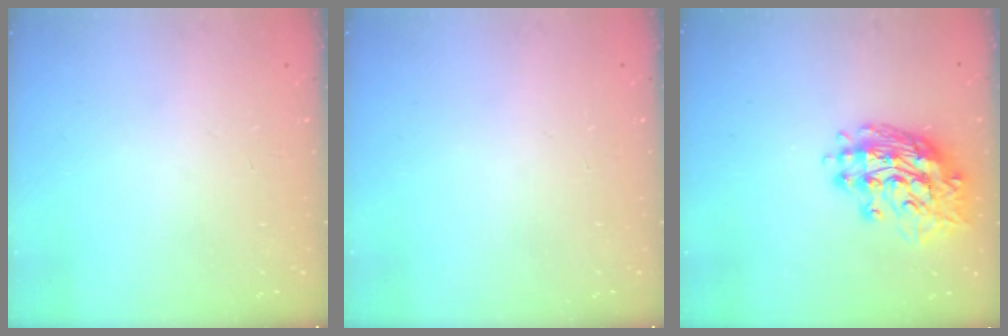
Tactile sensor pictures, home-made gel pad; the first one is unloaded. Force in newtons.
{"total": 0.0}
{"total": 15.0, "press": 14.9, "slide": 1.4}